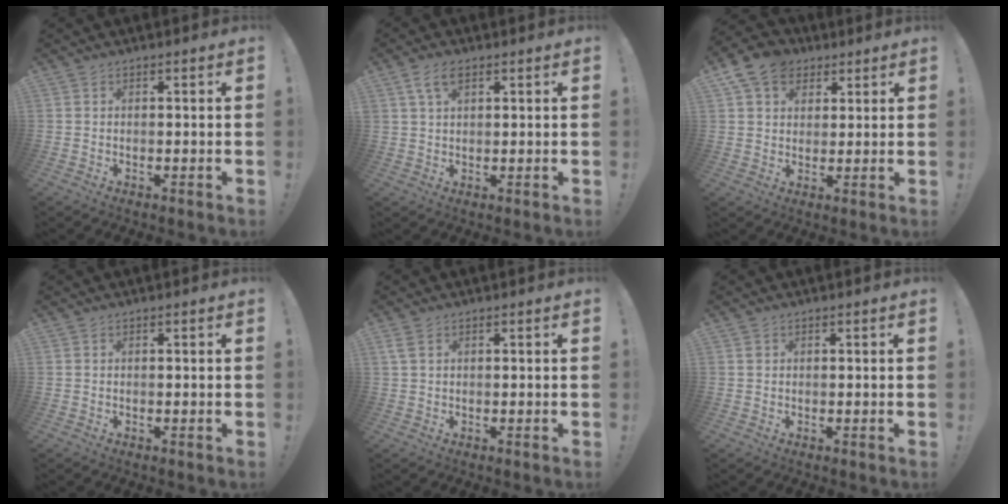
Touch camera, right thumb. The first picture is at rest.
{"total": 5.2, "force": [2.7, 3.0, 3.2], "torque": [-0.054, -0.001, 0.049]}
{"total": 10.9, "force": [5.4, 8.3, 4.4], "torque": [-0.071, -0.019, 0.108]}
{"total": 0.0}
{"total": 2.4, "force": [1.2, 1.1, 1.8], "torque": [-0.035, 0.003, 0.024]}
{"total": 0.8, "force": [0.3, 0.7, 0.2], "torque": [0.004, -0.001, 0.005]}